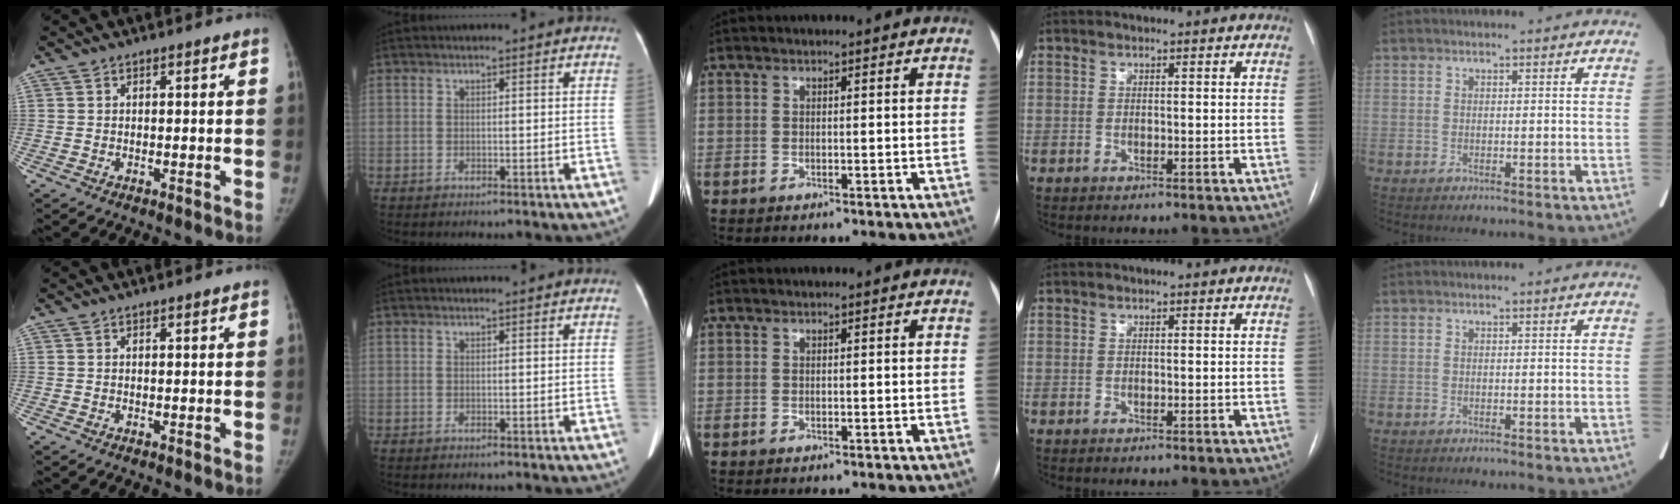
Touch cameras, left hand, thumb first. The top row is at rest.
{"index": {"total": 1.3, "force": [1.2, 0.2, 0.5], "torque": [-0.010, 0.016, 0.014]}}